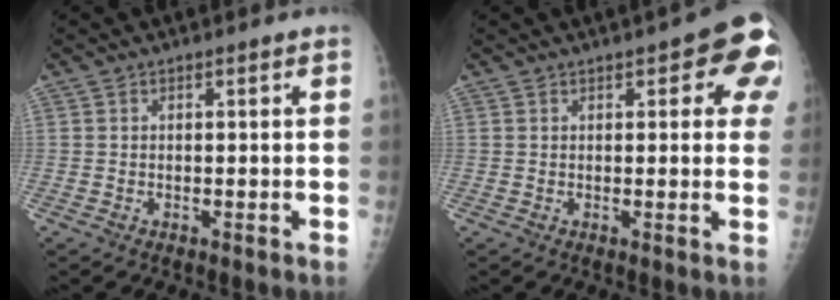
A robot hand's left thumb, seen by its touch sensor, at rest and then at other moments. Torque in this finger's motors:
{"motor_torque": [-0.24, 0.47, 0.07, -0.16, 0.02]}